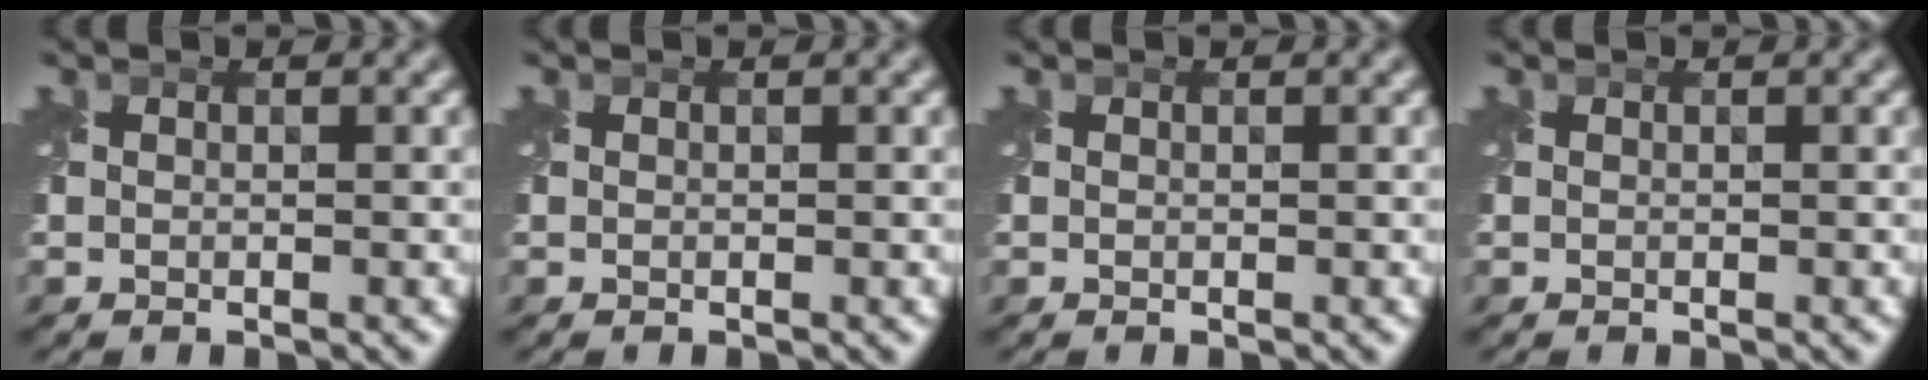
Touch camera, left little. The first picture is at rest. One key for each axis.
{"total": 0.0}
{"total": 0.0}
{"total": 0.0}